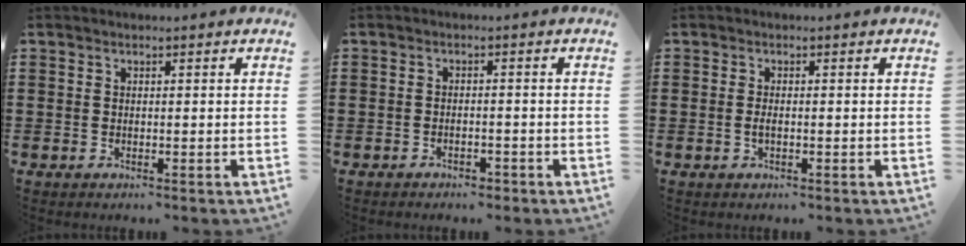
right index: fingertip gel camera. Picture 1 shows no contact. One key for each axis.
{"total": 1.4, "fx": -1.4, "fy": 0.1, "fz": 0.3, "tx": -0.012, "ty": -0.003, "tz": -0.027}
{"total": 1.1, "fx": -0.3, "fy": 0.3, "fz": 1.0, "tx": -0.026, "ty": -0.004, "tz": -0.007}